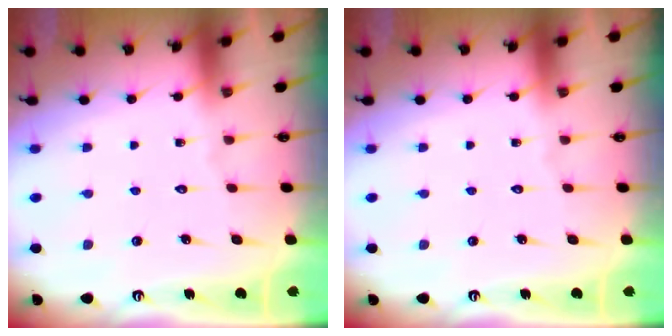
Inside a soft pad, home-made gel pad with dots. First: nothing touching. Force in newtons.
{"total": 0.0}